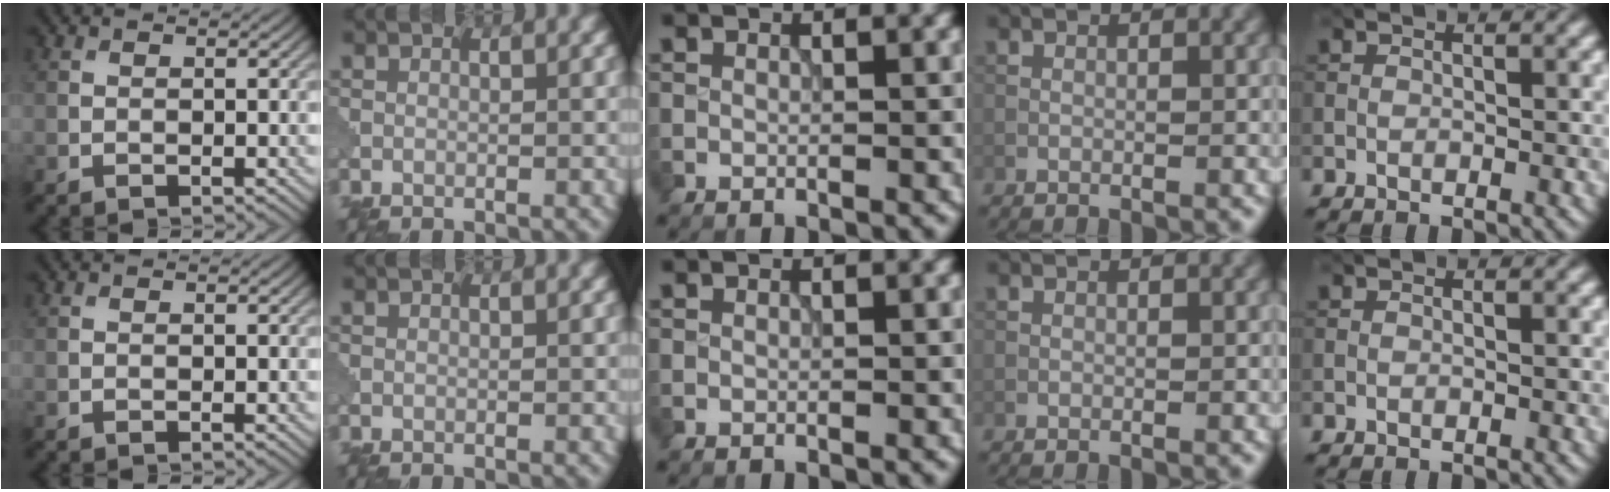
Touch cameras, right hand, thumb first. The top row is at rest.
{}